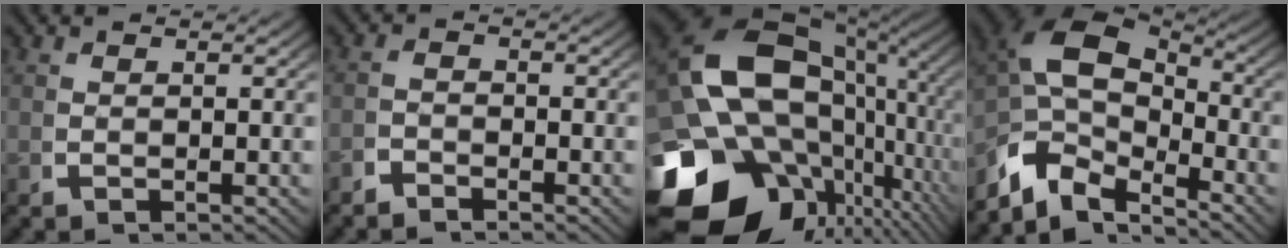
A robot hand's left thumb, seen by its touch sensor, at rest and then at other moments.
{"total": 1.7, "force": [-1.6, 0.6, 0.2], "torque": [0.000, -0.005, -0.034]}
{"total": 25.0, "force": [-3.4, 17.8, 17.2], "torque": [-0.334, -0.084, -0.027]}
{"total": 11.5, "force": [-1.0, 7.8, 8.3], "torque": [-0.178, -0.039, -0.007]}